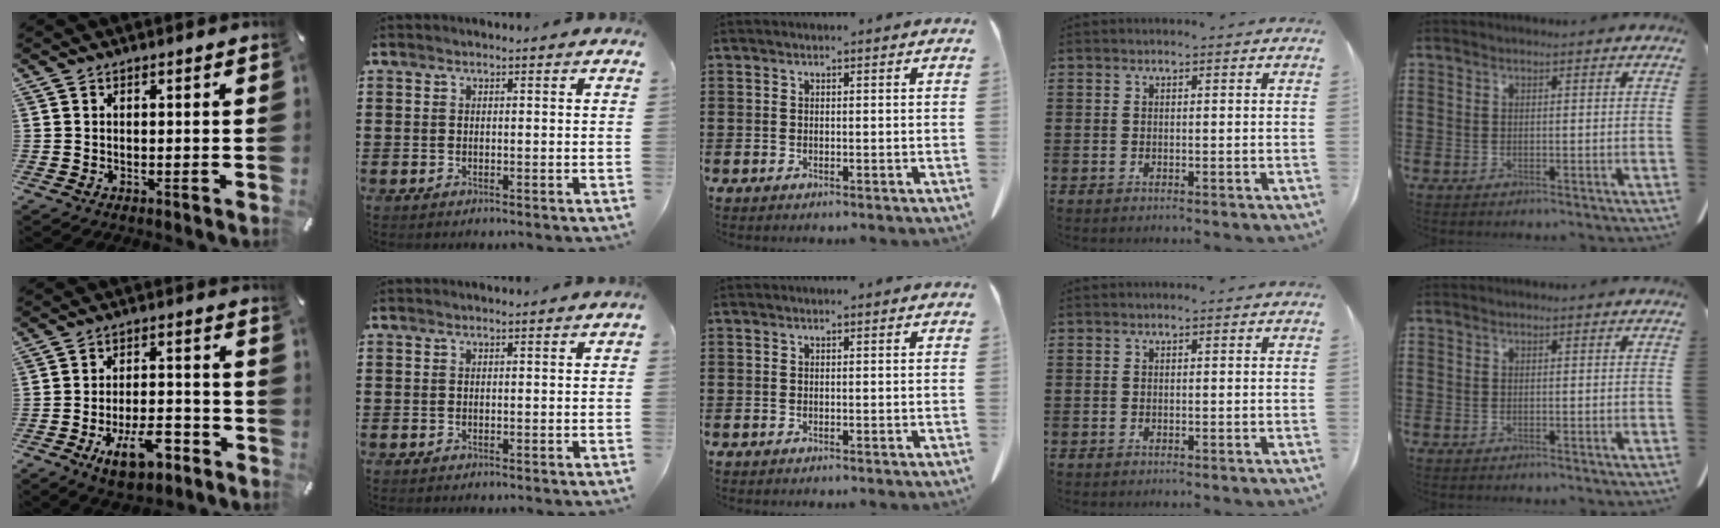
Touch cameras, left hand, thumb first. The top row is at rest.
{"thumb": {"total": 12.0, "force": [-6.2, 5.7, 8.5], "torque": [-0.134, 0.030, -0.104]}}